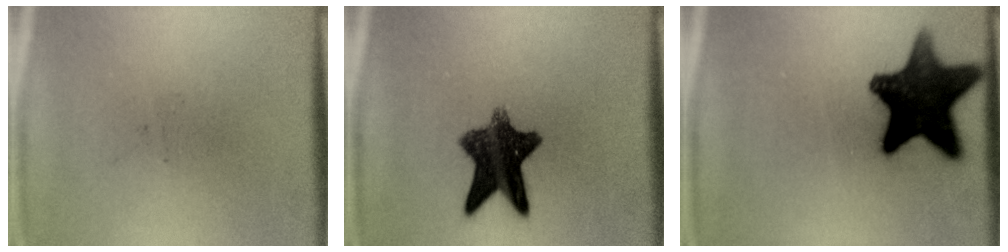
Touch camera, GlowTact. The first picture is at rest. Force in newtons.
{"total": 10.2}
{"total": 14.4}